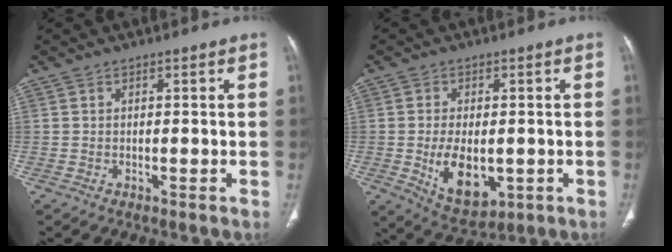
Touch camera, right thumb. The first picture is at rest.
{"total": 9.9, "force": [-1.8, 5.8, 7.8], "torque": [-0.119, -0.010, -0.012]}